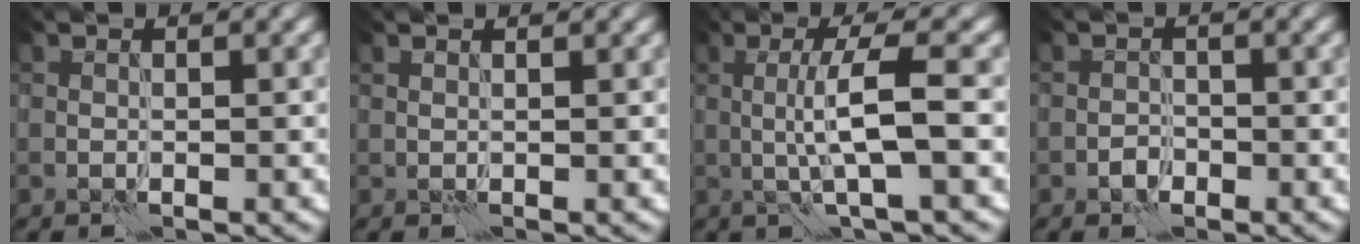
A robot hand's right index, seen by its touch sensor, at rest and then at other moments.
{"total": 0.7, "force": [0.6, 0.1, 0.3], "torque": [-0.009, -0.002, 0.006]}
{"total": 4.6, "force": [-0.1, 0.5, 4.6], "torque": [-0.085, 0.005, -0.005]}
{"total": 1.1, "force": [-0.6, 0.7, 0.4], "torque": [-0.004, 0.004, -0.013]}